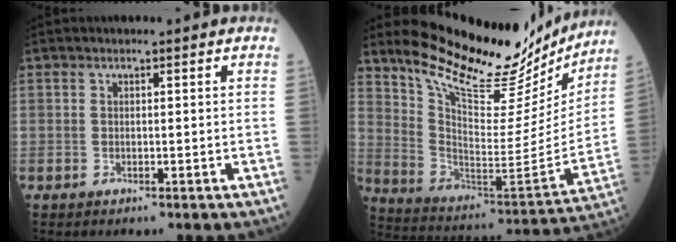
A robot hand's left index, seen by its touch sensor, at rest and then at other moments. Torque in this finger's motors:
{"motor_torque": [0.97, -1.16, 0.42, 0.07]}